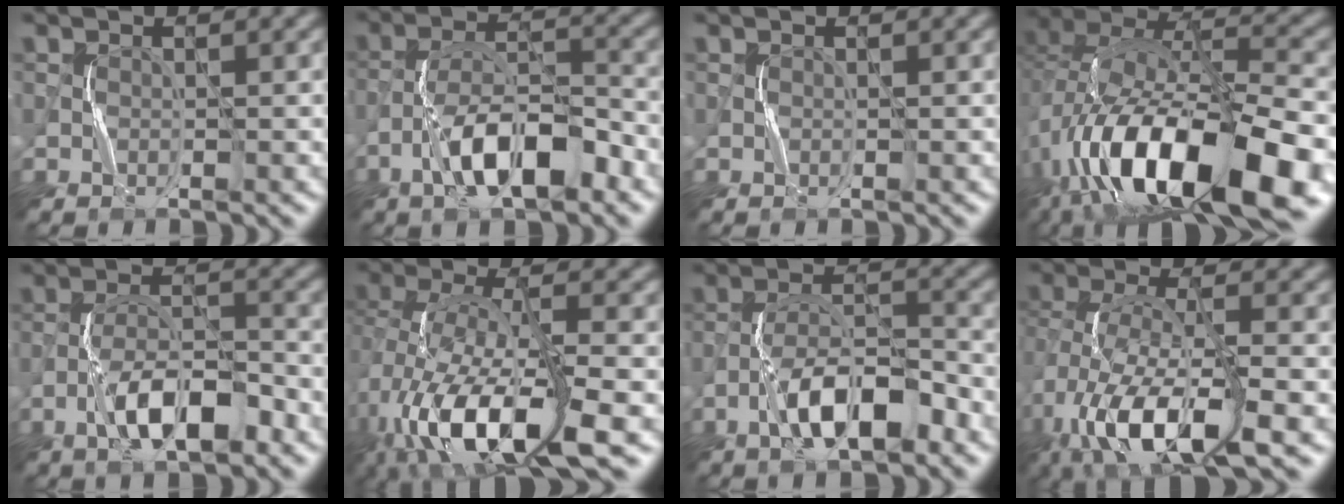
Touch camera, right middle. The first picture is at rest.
{"total": 6.8, "force": [-3.6, 2.4, 5.2], "torque": [-0.089, 0.013, -0.065]}
{"total": 0.0}
{"total": 16.2, "force": [-7.9, 6.7, 12.4], "torque": [-0.222, 0.002, -0.136]}
{"total": 5.4, "force": [-2.9, 2.0, 4.2], "torque": [-0.073, 0.010, -0.053]}
{"total": 10.9, "force": [-4.8, 4.3, 8.8], "torque": [-0.174, -0.008, -0.088]}
{"total": 6.1, "force": [-3.2, 2.2, 4.6], "torque": [-0.081, 0.013, -0.058]}
{"total": 9.5, "force": [-4.3, 4.1, 7.4], "torque": [-0.149, -0.004, -0.081]}